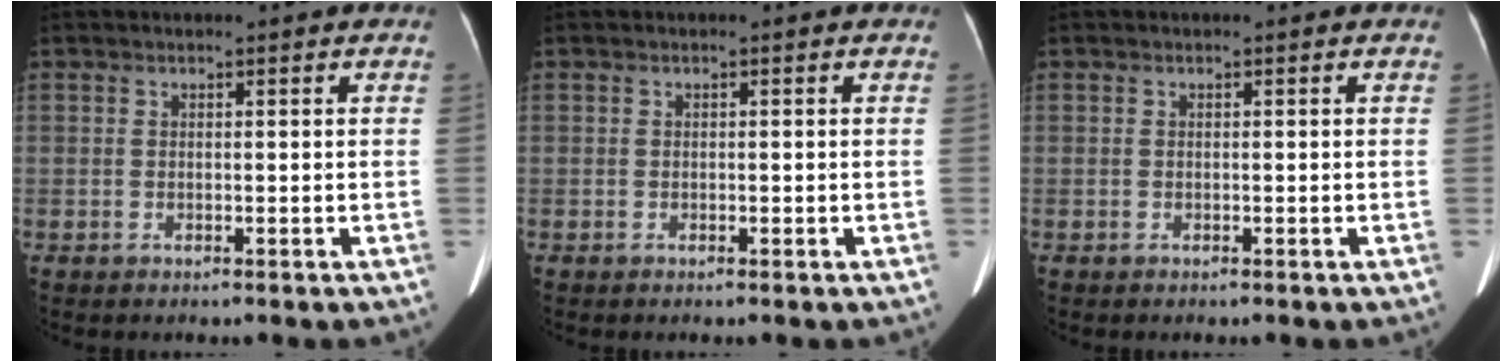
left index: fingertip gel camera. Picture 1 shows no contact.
{"total": 0.0}
{"total": 0.0}